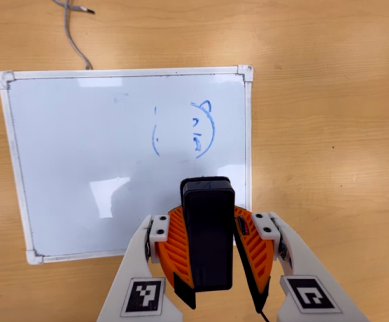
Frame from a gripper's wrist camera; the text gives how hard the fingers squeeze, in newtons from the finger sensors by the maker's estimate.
{"total": 9.9, "left": 9.6, "right": 10.1}